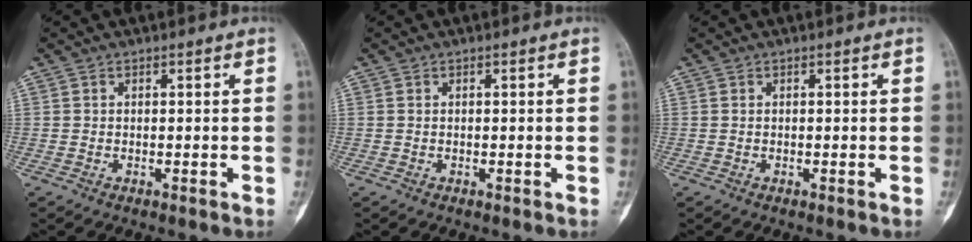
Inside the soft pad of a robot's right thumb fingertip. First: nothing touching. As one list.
[{"total": 0.0}, {"total": 0.0}]